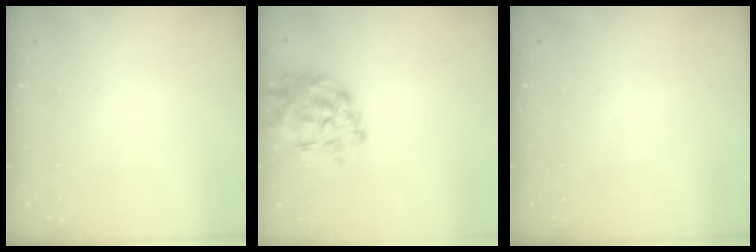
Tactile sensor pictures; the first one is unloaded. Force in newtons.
{"total": 10.2, "press": 9.6, "slide": 3.5}
{"total": 0.0}